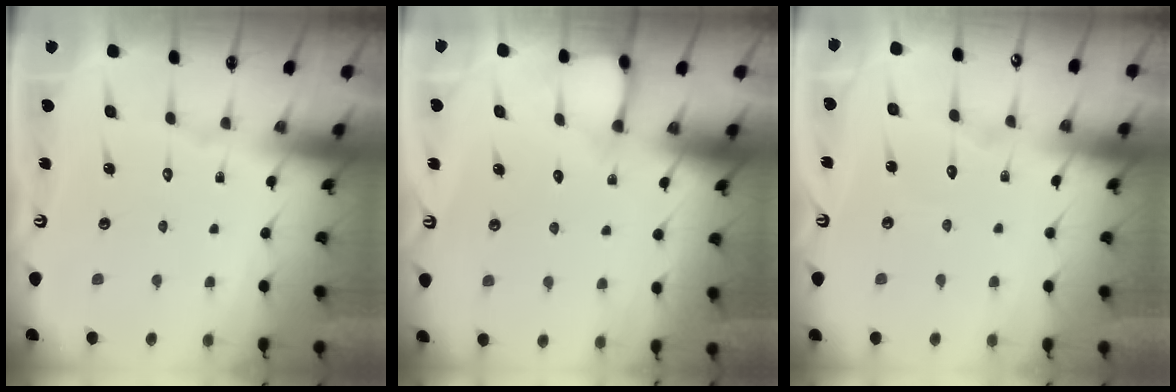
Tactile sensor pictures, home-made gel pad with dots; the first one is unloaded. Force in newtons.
{"total": 5.2, "press": 5.2, "slide": 0.4}
{"total": 4.4, "press": 4.4, "slide": 0.4}